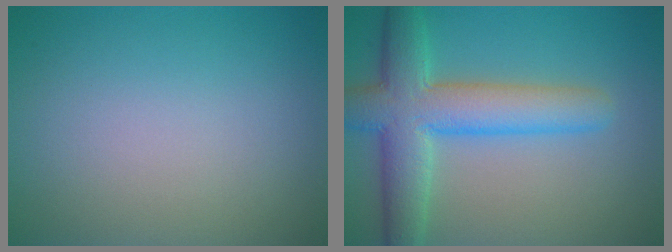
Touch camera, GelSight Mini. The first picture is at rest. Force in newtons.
{"total": 7.7, "press": 7.7, "slide": 0.3}